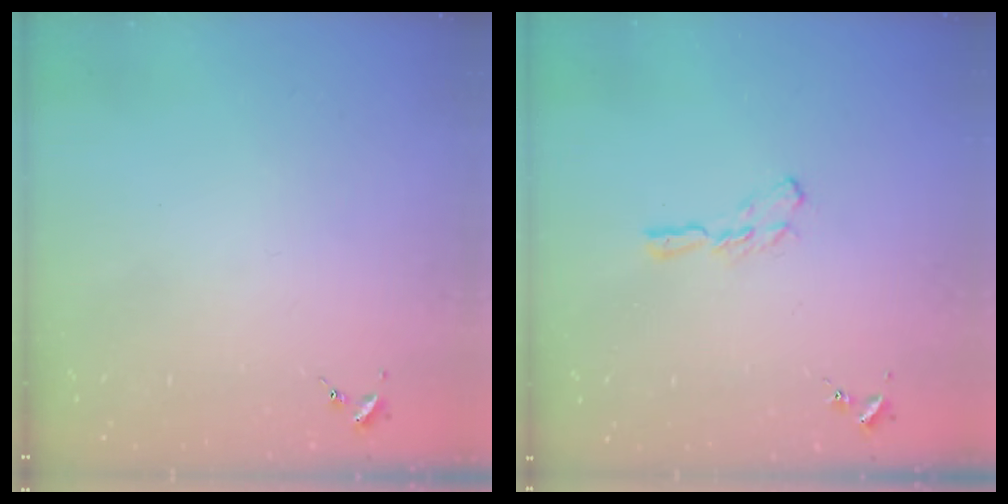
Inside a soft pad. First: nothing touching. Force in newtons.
{"total": 5.8, "press": 5.8, "slide": 0.5}